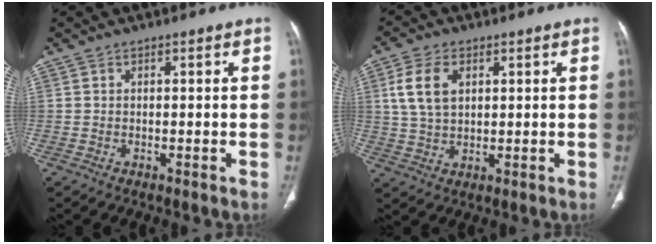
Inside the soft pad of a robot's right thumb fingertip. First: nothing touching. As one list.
[{"total": 7.8, "force": [2.5, 4.9, 5.6], "torque": [-0.111, -0.001, 0.051]}]